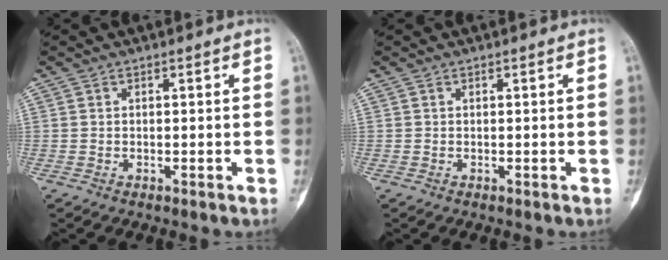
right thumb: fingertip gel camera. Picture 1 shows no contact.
{"total": 0.0}